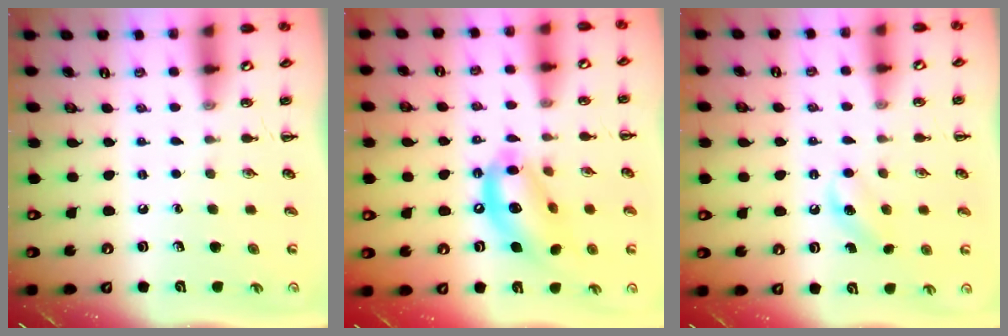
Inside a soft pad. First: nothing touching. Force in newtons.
{"total": 15.1, "press": 14.5, "slide": 4.1}
{"total": 7.8, "press": 7.7, "slide": 1.5}